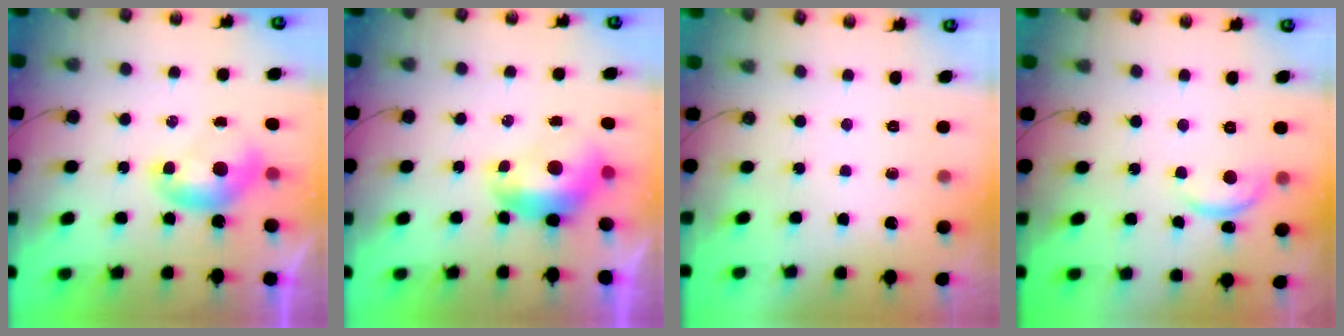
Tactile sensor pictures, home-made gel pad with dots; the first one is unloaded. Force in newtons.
{"total": 1.7, "press": 1.5, "slide": 0.7}
{"total": 0.0}
{"total": 3.3, "press": 3.3, "slide": 0.4}